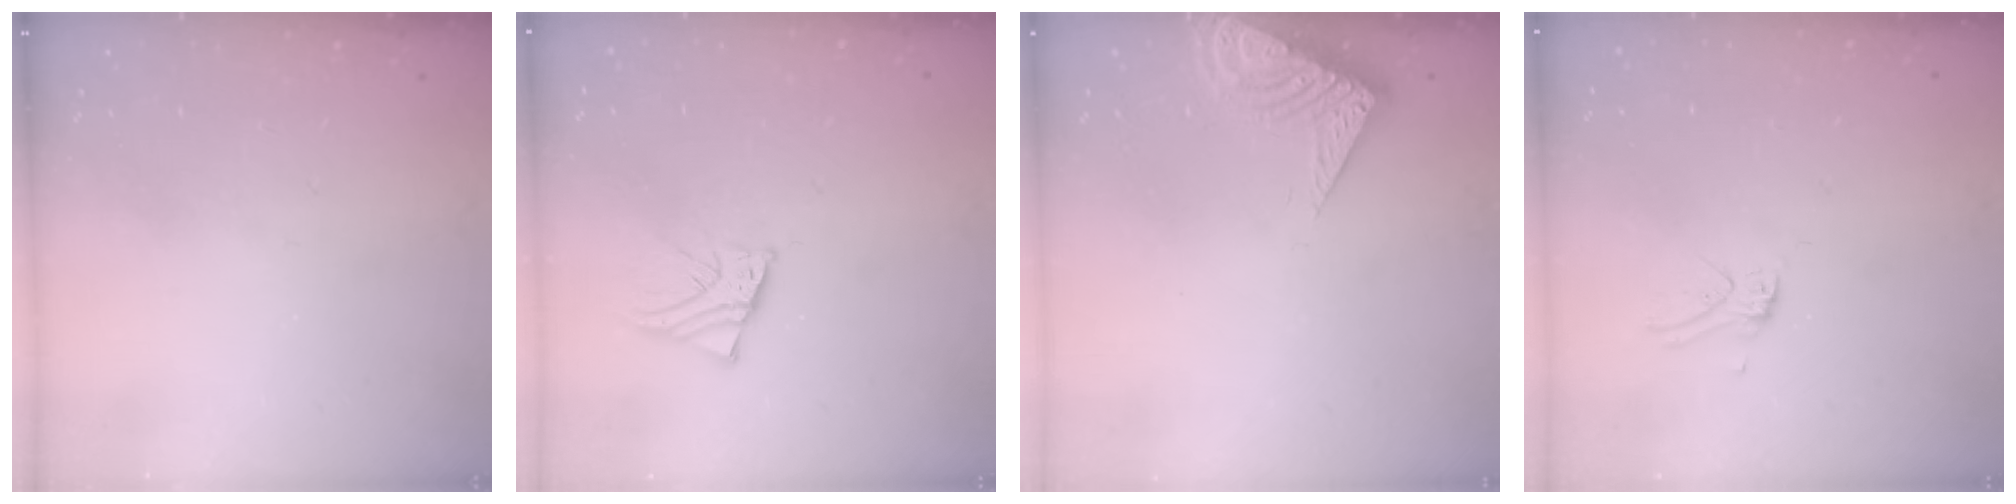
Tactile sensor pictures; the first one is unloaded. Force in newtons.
{"total": 2.1, "press": 2.1, "slide": 0.1}
{"total": 8.5, "press": 8.5, "slide": 0.5}
{"total": 2.7, "press": 2.7, "slide": 0.3}